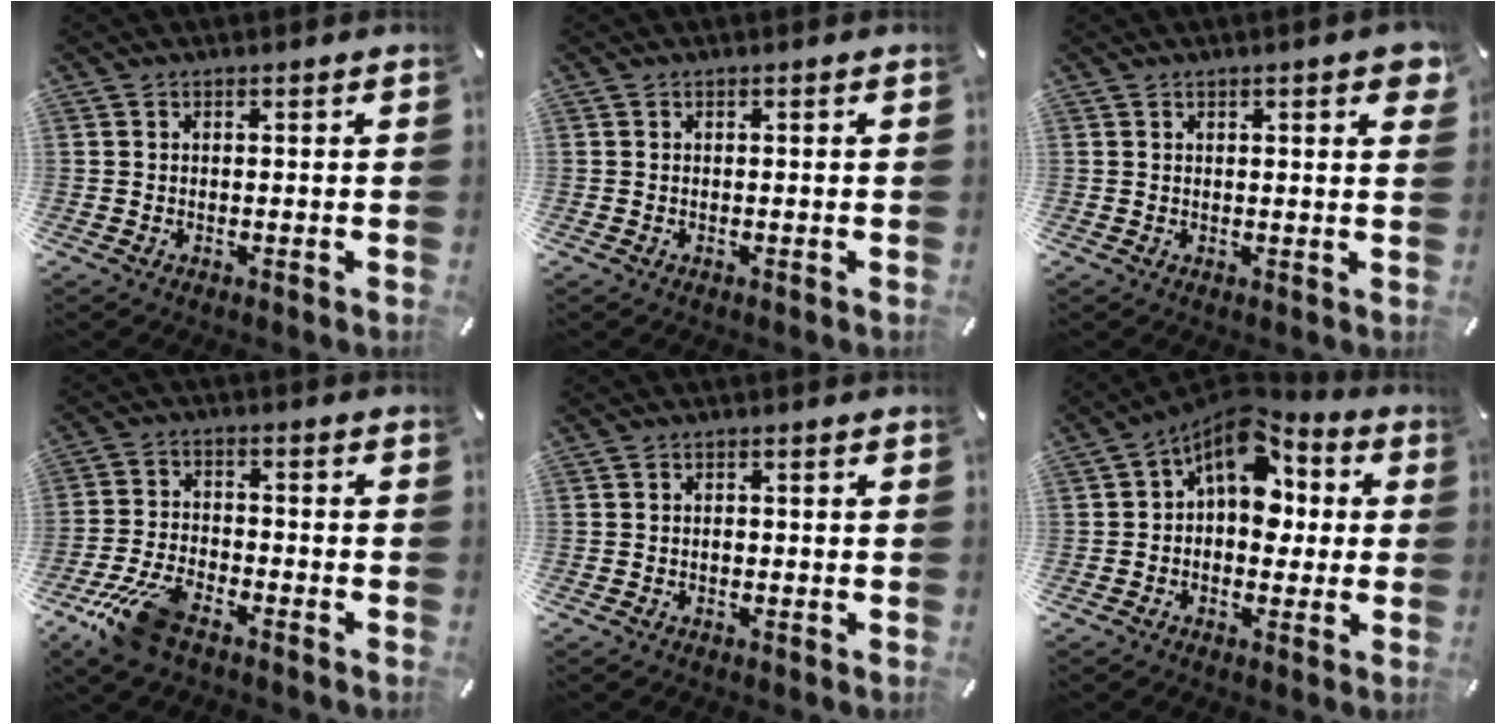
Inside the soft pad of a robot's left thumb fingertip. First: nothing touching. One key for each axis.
{"total": 0.0}
{"total": 3.3, "fx": 1.5, "fy": 0.8, "fz": 2.9, "tx": -0.042, "ty": -0.003, "tz": 0.021}
{"total": 10.6, "fx": -7.4, "fy": 4.3, "fz": 6.3, "tx": -0.136, "ty": 0.028, "tz": -0.140}
{"total": 0.9, "fx": -0.4, "fy": 0.6, "fz": 0.5, "tx": -0.010, "ty": 0.001, "tz": -0.009}
{"total": 12.4, "fx": 4.4, "fy": 8.0, "fz": 8.4, "tx": -0.121, "ty": -0.034, "tz": 0.080}